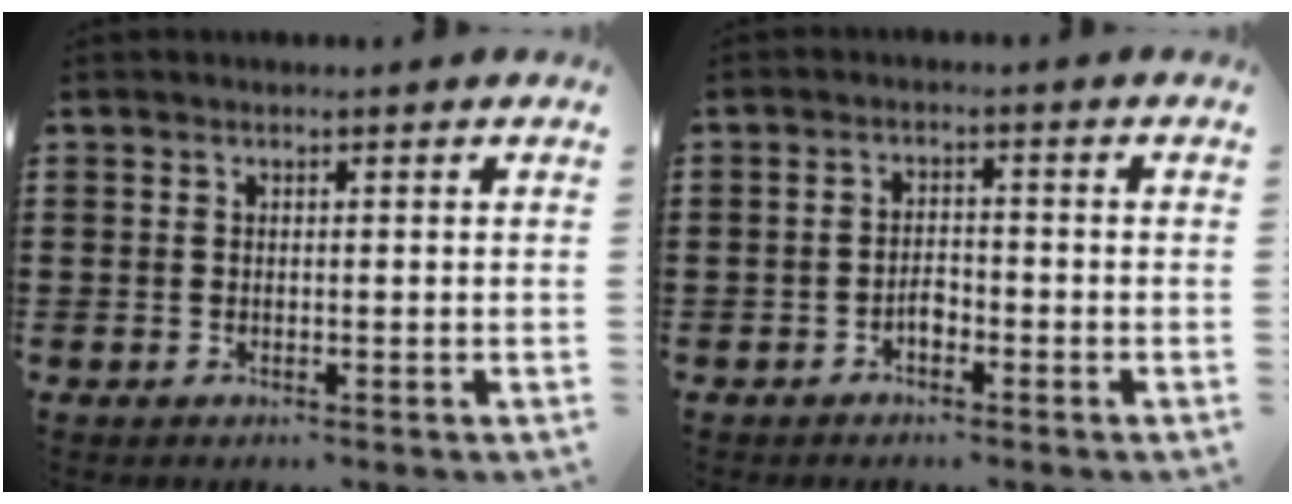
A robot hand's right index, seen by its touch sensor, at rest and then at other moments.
{"total": 2.3, "force": [-1.2, 1.2, 1.5], "torque": [-0.033, 0.005, -0.025]}